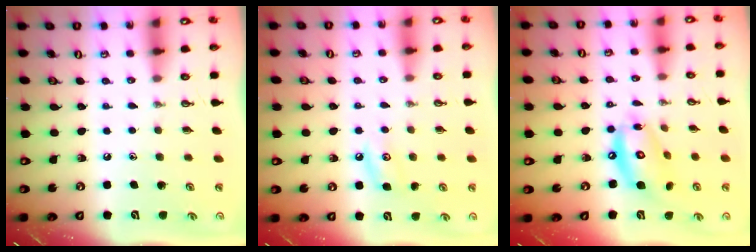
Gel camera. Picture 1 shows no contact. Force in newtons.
{"total": 6.3, "press": 6.3, "slide": 0.8}
{"total": 13.5, "press": 13.4, "slide": 1.3}